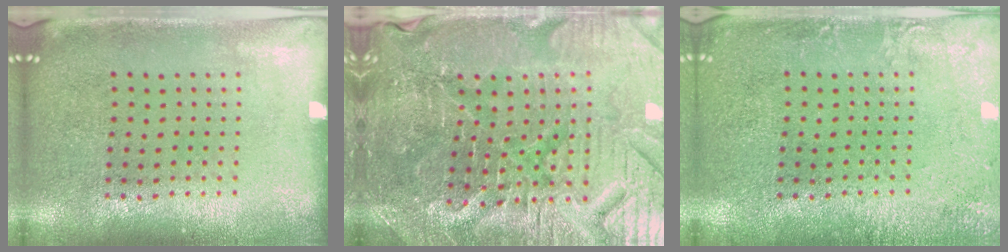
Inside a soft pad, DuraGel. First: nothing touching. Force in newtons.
{"total": 4.8, "press": 4.6, "slide": 1.2}
{"total": 1.9, "press": 1.9, "slide": 0.2}